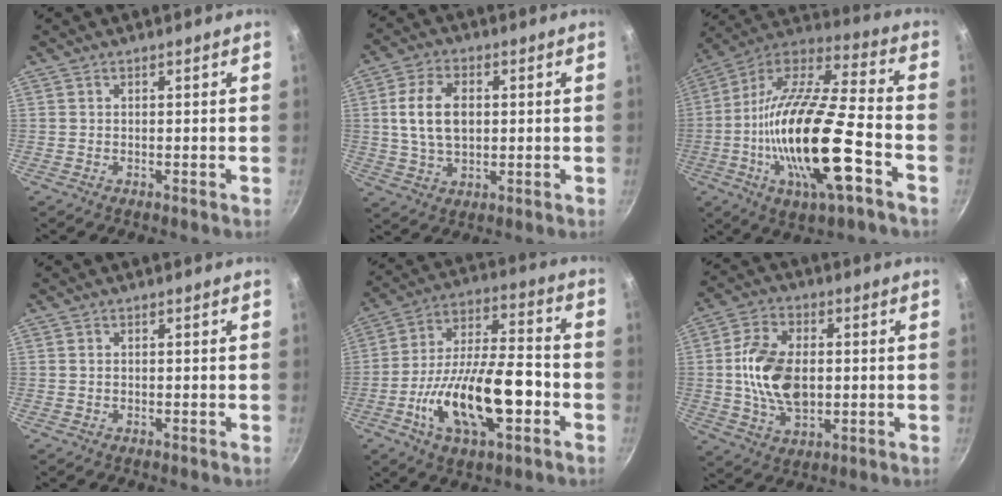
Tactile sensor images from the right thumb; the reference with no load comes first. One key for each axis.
{"total": 10.0, "fx": 1.2, "fy": 6.3, "fz": 7.7, "tx": -0.133, "ty": 0.006, "tz": 0.021}
{"total": 25.9, "fx": -7.3, "fy": 8.0, "fz": 23.5, "tx": -0.429, "ty": 0.018, "tz": -0.143}
{"total": 0.7, "fx": 0.1, "fy": 0.5, "fz": 0.3, "tx": -0.005, "ty": 0.003, "tz": 0.001}
{"total": 20.4, "fx": -6.2, "fy": 8.8, "fz": 17.3, "tx": -0.286, "ty": 0.040, "tz": -0.107}
{"total": 13.7, "fx": 0.2, "fy": 8.8, "fz": 10.5, "tx": -0.175, "ty": 0.006, "tz": 0.002}